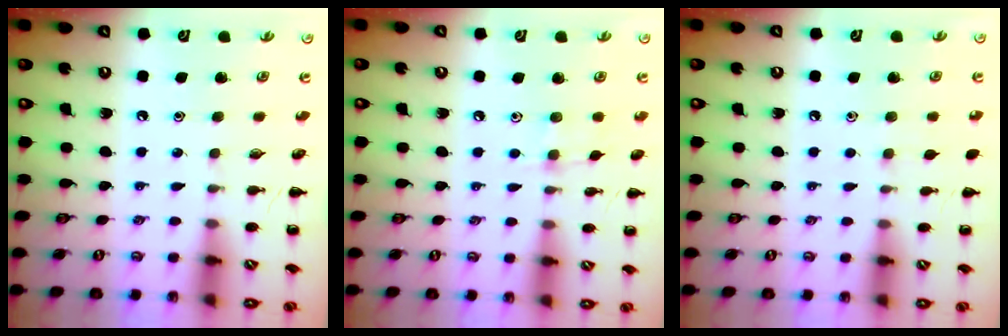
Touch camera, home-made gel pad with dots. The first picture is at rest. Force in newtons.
{"total": 5.5, "press": 5.2, "slide": 1.7}
{"total": 3.7, "press": 3.3, "slide": 1.7}